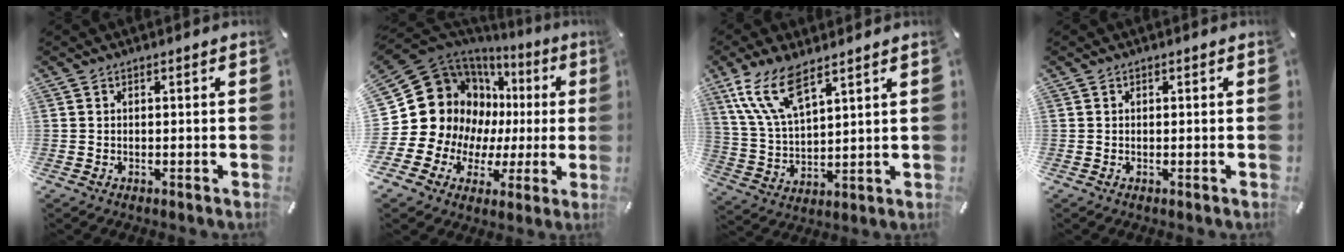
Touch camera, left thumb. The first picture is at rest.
{"total": 21.3, "force": [6.0, 17.4, 10.6], "torque": [-0.218, -0.058, 0.139]}
{"total": 12.1, "force": [8.0, 4.5, 7.9], "torque": [-0.191, -0.029, 0.147]}
{"total": 0.0}